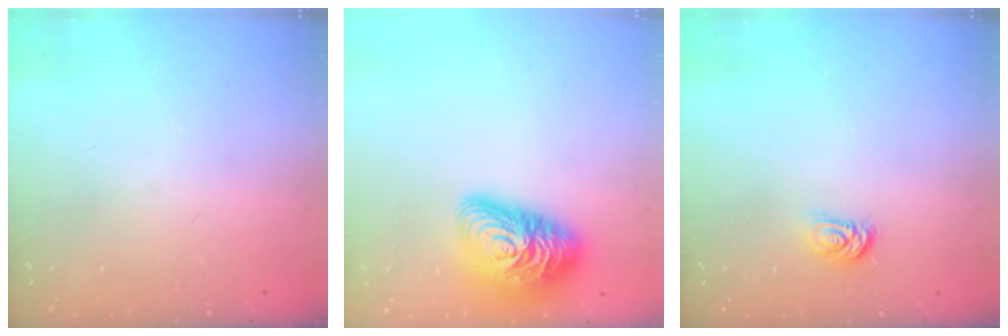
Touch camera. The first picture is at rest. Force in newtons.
{"total": 18.6, "press": 18.6, "slide": 1.2}
{"total": 4.4, "press": 4.3, "slide": 0.5}